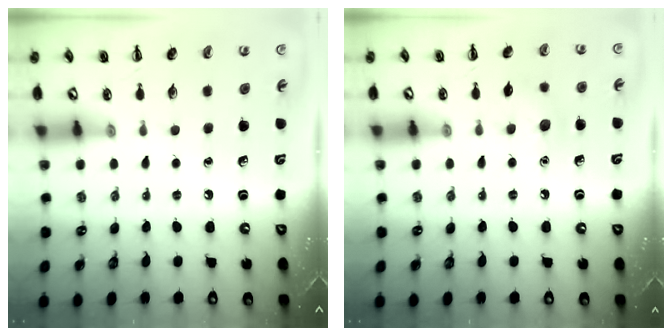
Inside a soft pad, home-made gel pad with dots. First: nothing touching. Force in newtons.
{"total": 7.2, "press": 6.9, "slide": 2.1}